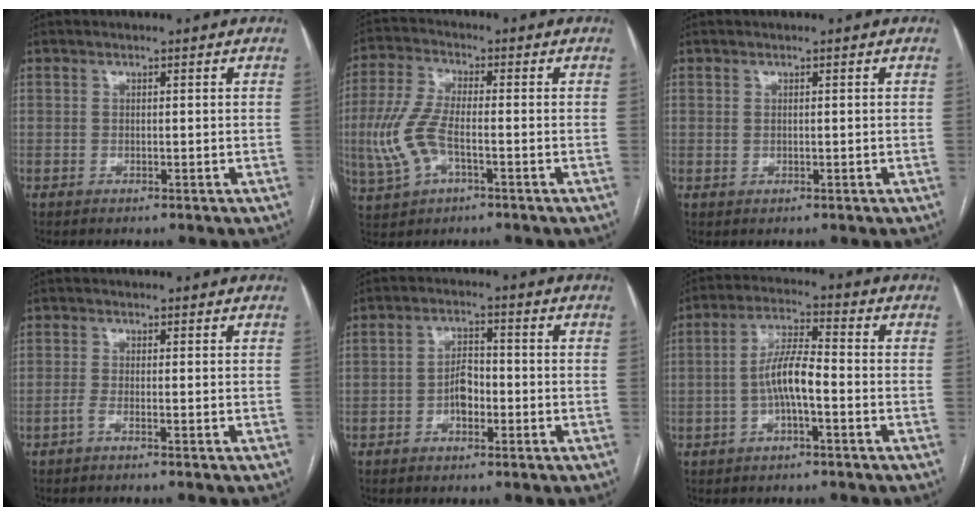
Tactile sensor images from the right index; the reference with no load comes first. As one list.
[{"total": 8.7, "force": [-2.3, 3.5, 7.7], "torque": [-0.188, 0.000, -0.042]}, {"total": 0.0}, {"total": 1.5, "force": [-1.0, -0.5, 1.0], "torque": [-0.017, 0.002, -0.018]}, {"total": 4.0, "force": [-1.4, 2.1, 3.0], "torque": [-0.054, 0.010, -0.028]}, {"total": 6.6, "force": [-1.7, 1.3, 6.2], "torque": [-0.125, 0.016, -0.034]}]